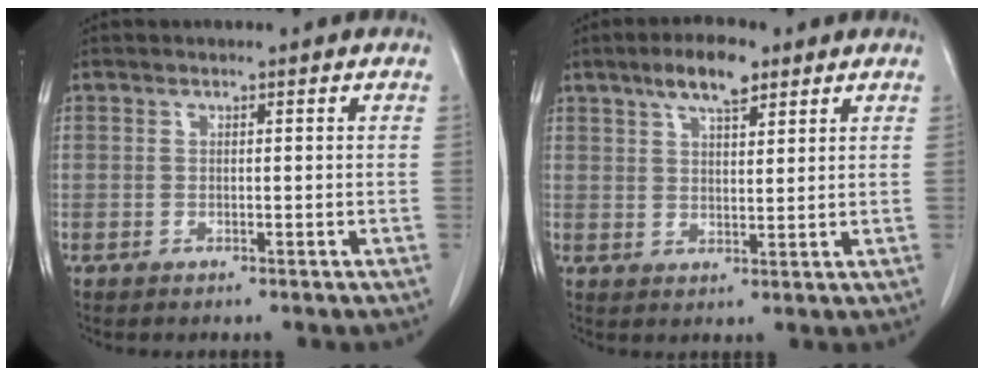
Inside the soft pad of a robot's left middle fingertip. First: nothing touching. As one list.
[{"total": 6.5, "force": [4.2, 1.9, 4.5], "torque": [-0.083, 0.008, 0.072]}]